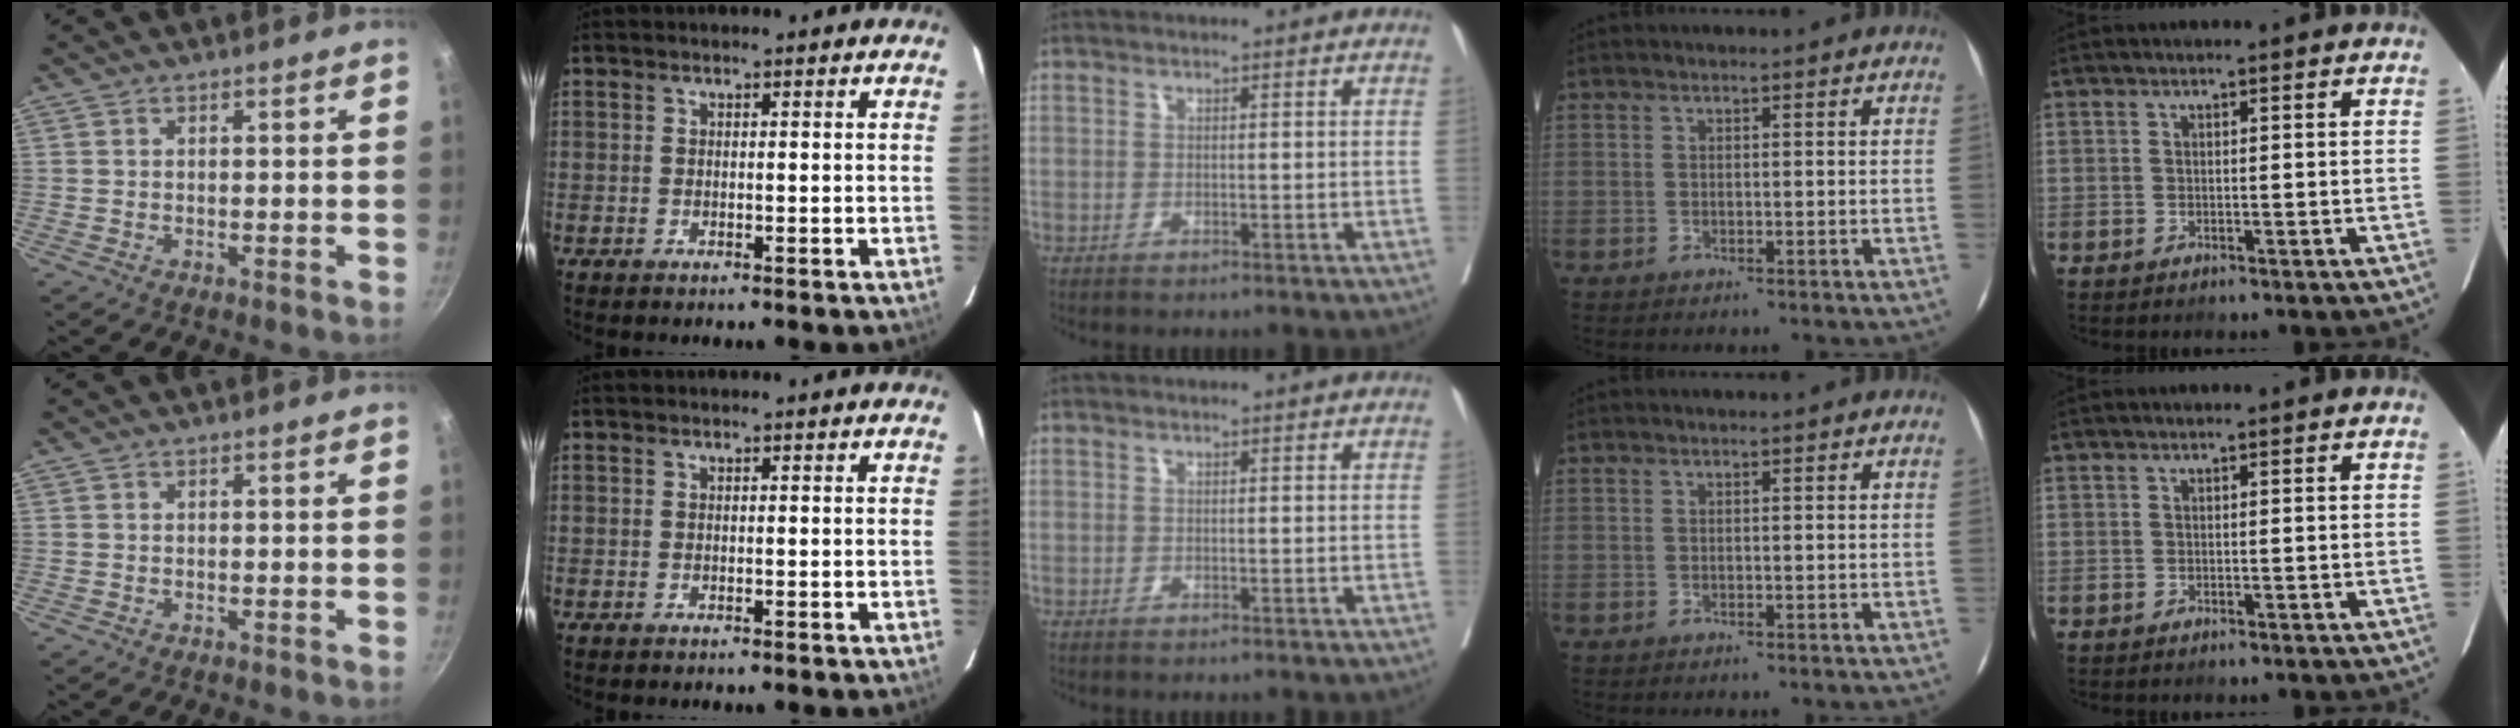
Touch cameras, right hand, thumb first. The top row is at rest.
{}